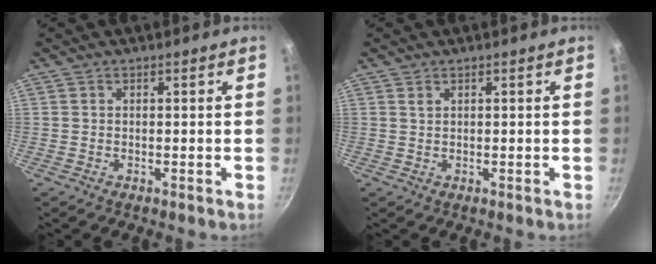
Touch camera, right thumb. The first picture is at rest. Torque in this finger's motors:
{"motor_torque": [0.35, 0.34, -0.18, 0.05, 0.02]}